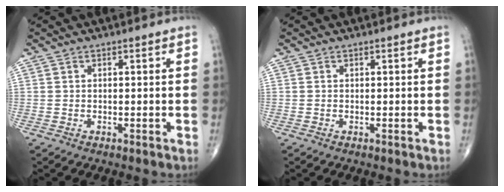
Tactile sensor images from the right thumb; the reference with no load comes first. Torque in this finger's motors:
{"motor_torque": [-0.24, 0.00, 0.00, 0.18, -0.03]}